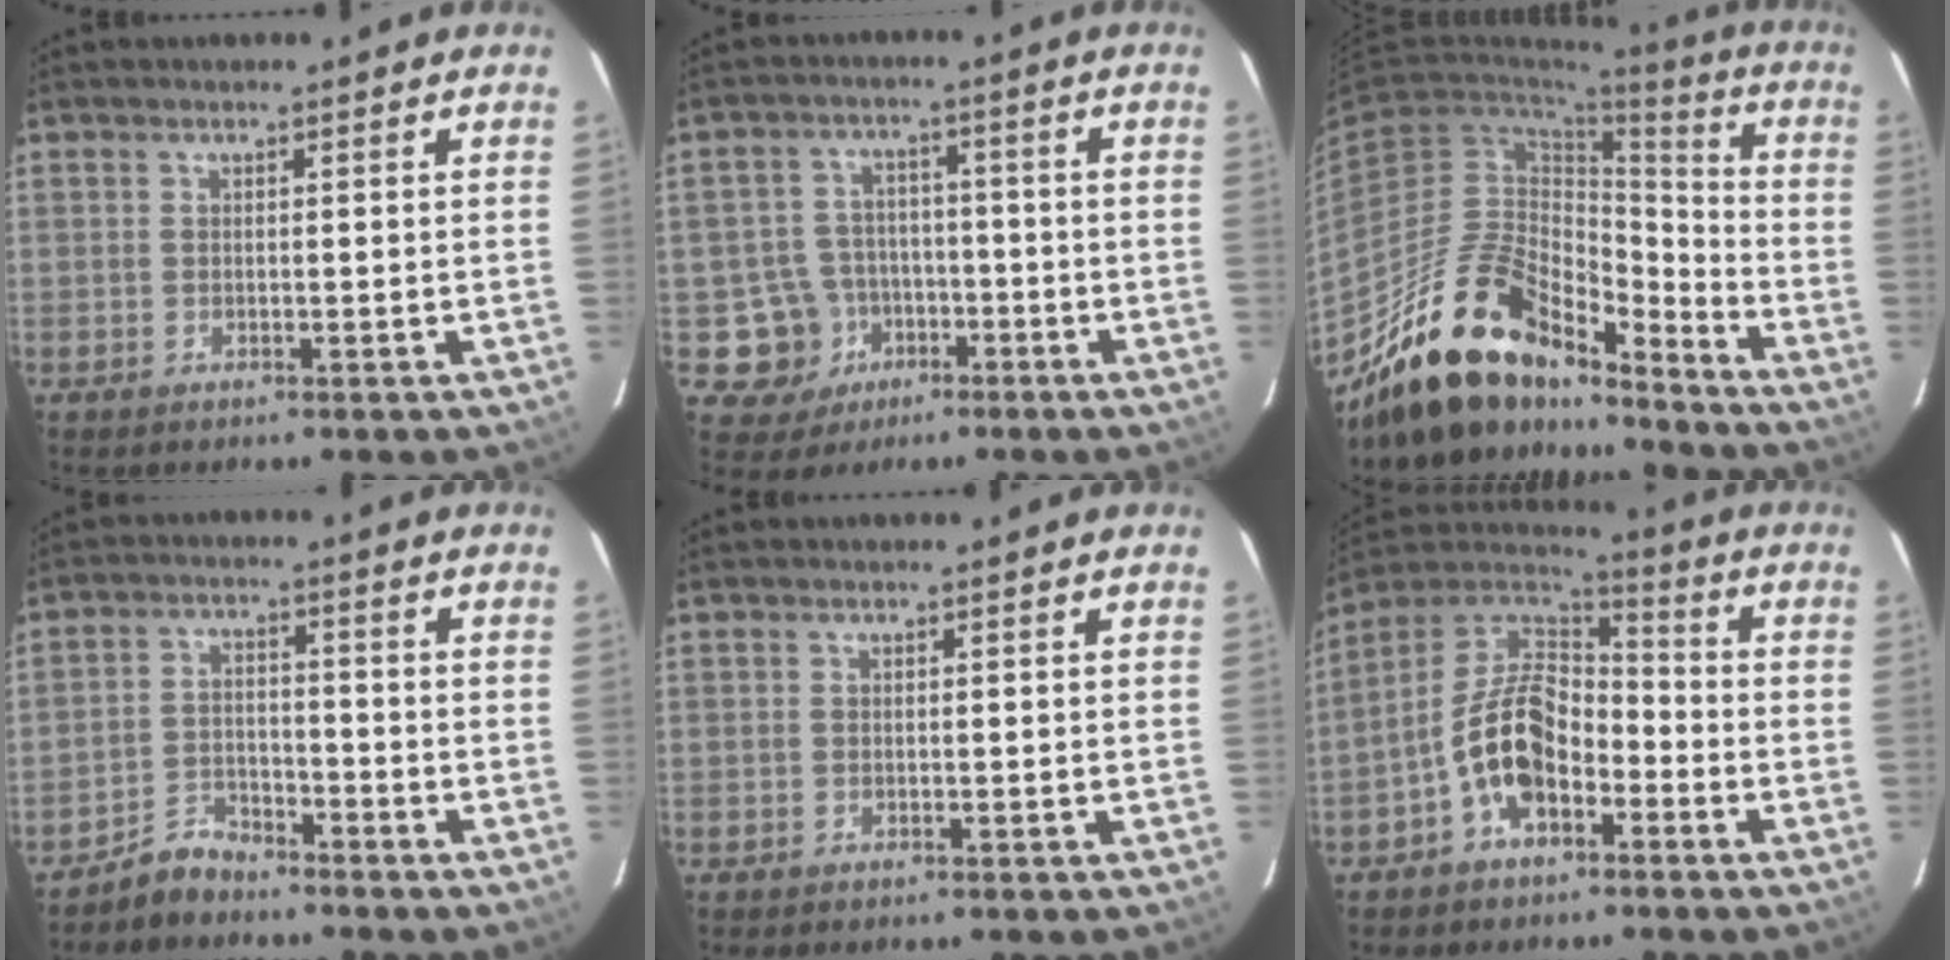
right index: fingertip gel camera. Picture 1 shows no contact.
{"total": 8.4, "force": [-3.4, 7.6, 0.7], "torque": [-0.037, 0.028, -0.042]}
{"total": 19.9, "force": [-16.7, 7.3, 8.1], "torque": [-0.151, 0.028, -0.283]}
{"total": 4.7, "force": [-4.3, 2.0, 0.5], "torque": [-0.019, 0.016, -0.077]}
{"total": 0.0}
{"total": 12.7, "force": [-4.9, 7.3, 9.1], "torque": [-0.184, 0.021, -0.091]}